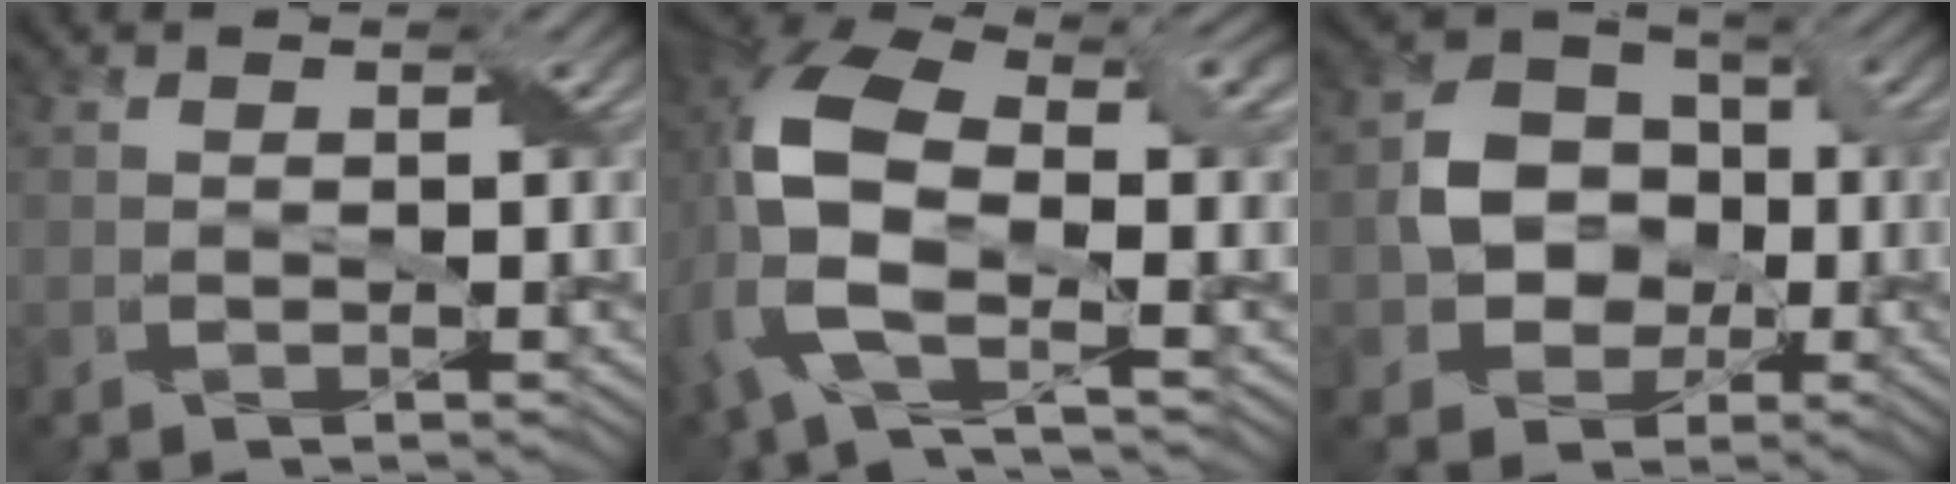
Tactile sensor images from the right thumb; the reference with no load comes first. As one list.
[{"total": 12.6, "force": [-0.8, 6.3, 10.8], "torque": [-0.237, 0.007, -0.034]}, {"total": 7.6, "force": [-1.0, 6.6, 3.7], "torque": [-0.080, 0.004, -0.036]}]